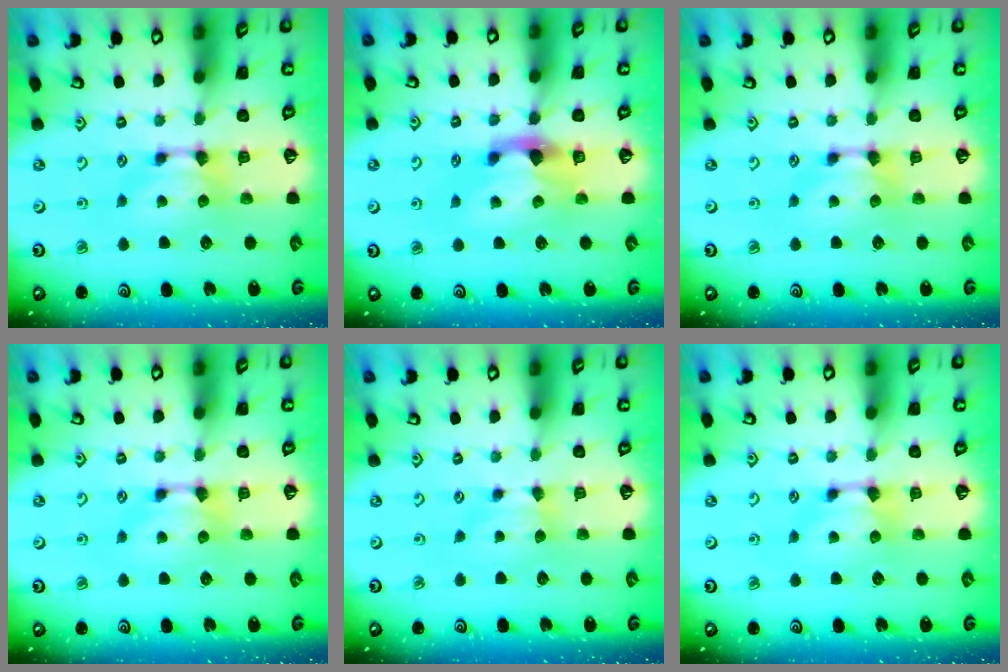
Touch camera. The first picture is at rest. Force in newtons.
{"total": 3.1, "press": 2.8, "slide": 1.3}
{"total": 0.0}
{"total": 0.0}
{"total": 1.5, "press": 1.5, "slide": 0.2}
{"total": 0.0}